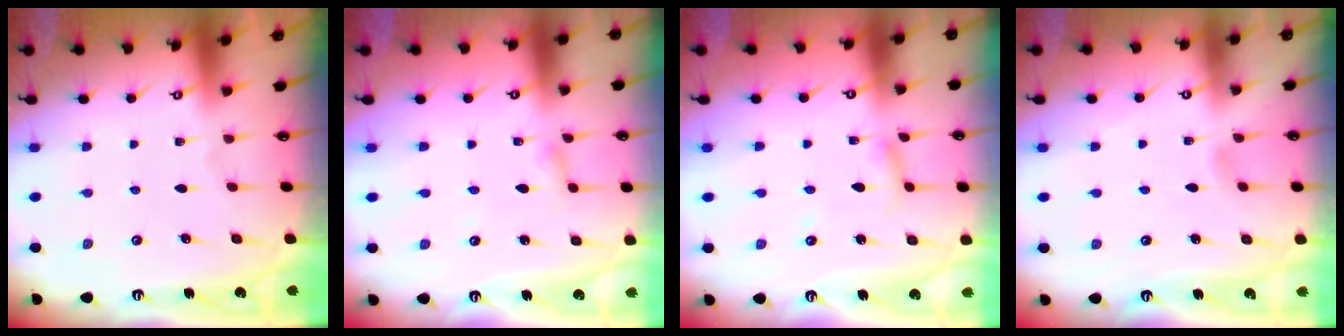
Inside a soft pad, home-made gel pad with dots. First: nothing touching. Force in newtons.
{"total": 2.0, "press": 2.0, "slide": 0.2}
{"total": 3.7, "press": 3.7, "slide": 0.3}
{"total": 2.9, "press": 2.8, "slide": 0.3}